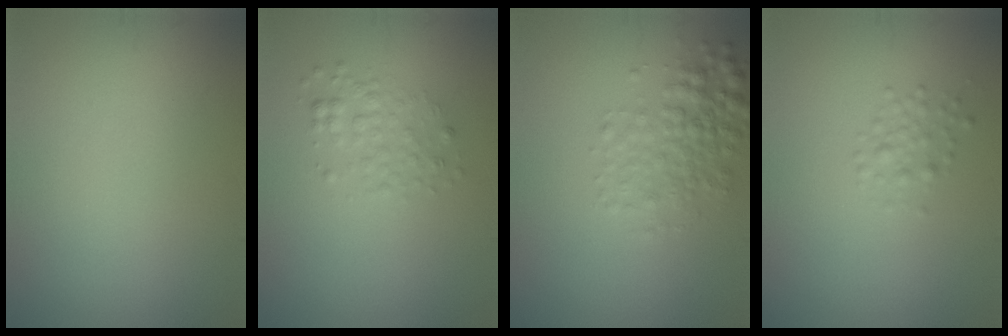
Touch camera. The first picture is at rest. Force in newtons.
{"total": 1.8, "press": 1.8, "slide": 0.1}
{"total": 3.3, "press": 3.3, "slide": 0.1}
{"total": 1.3, "press": 1.3, "slide": 0.0}